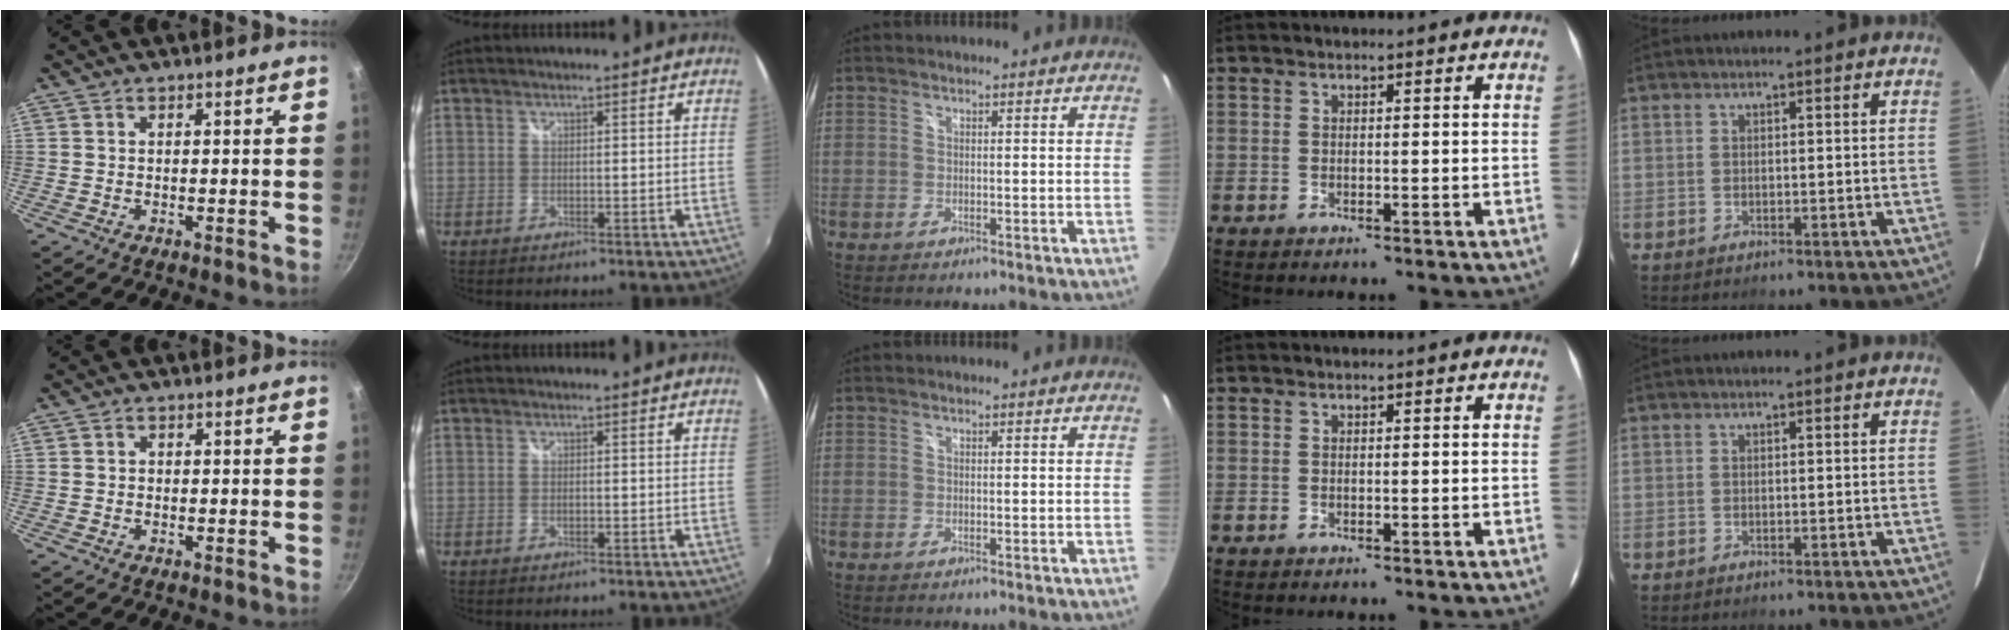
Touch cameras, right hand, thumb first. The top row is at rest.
{"thumb": {"total": 0.7, "force": [-0.1, 0.6, 0.2], "torque": [-0.003, 0.004, -0.001]}, "index": {"total": 0.7, "force": [-0.3, 0.3, 0.5], "torque": [-0.011, 0.000, -0.006]}}